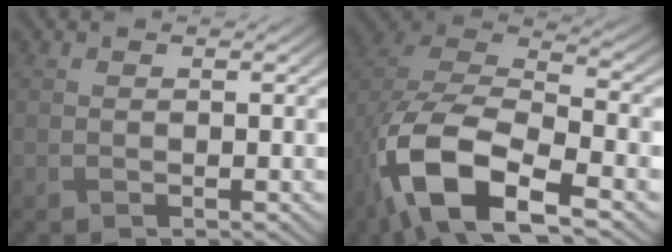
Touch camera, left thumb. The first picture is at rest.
{"total": 14.3, "force": [-6.4, 6.9, 10.7], "torque": [-0.237, -0.030, -0.124]}